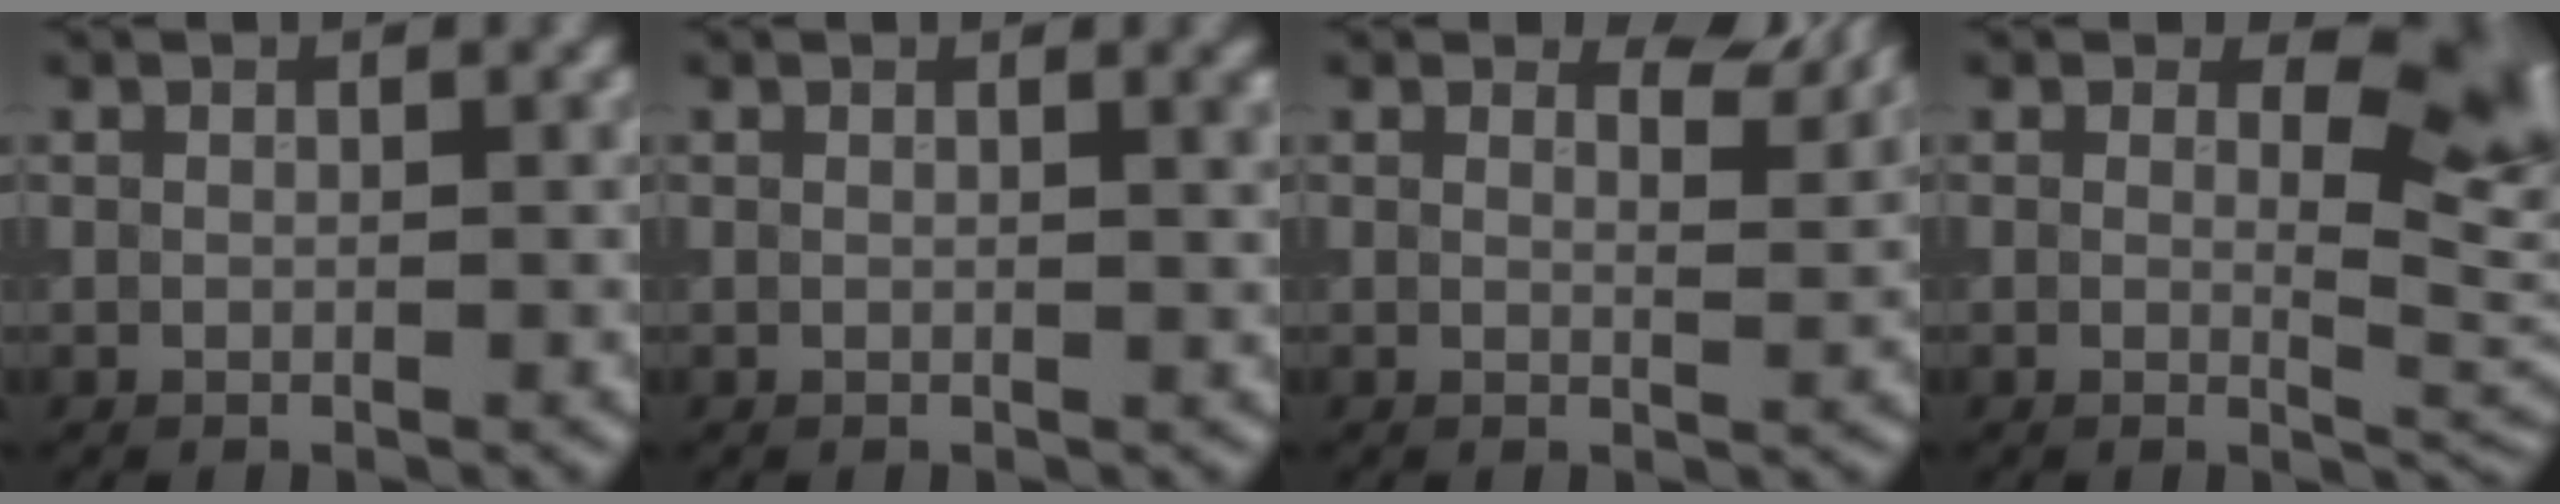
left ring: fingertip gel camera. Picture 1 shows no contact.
{"total": 1.7, "force": [0.8, 0.6, 1.3], "torque": [-0.007, 0.004, 0.006]}
{"total": 2.7, "force": [2.4, 0.6, 1.2], "torque": [-0.019, -0.007, 0.029]}
{"total": 6.7, "force": [1.8, 3.6, 5.4], "torque": [-0.066, -0.009, 0.025]}